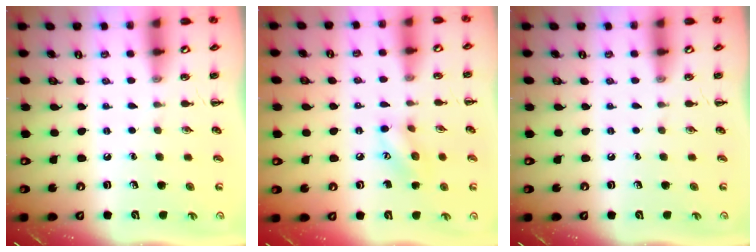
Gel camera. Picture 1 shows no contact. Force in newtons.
{"total": 8.6, "press": 8.6, "slide": 0.4}
{"total": 0.0}